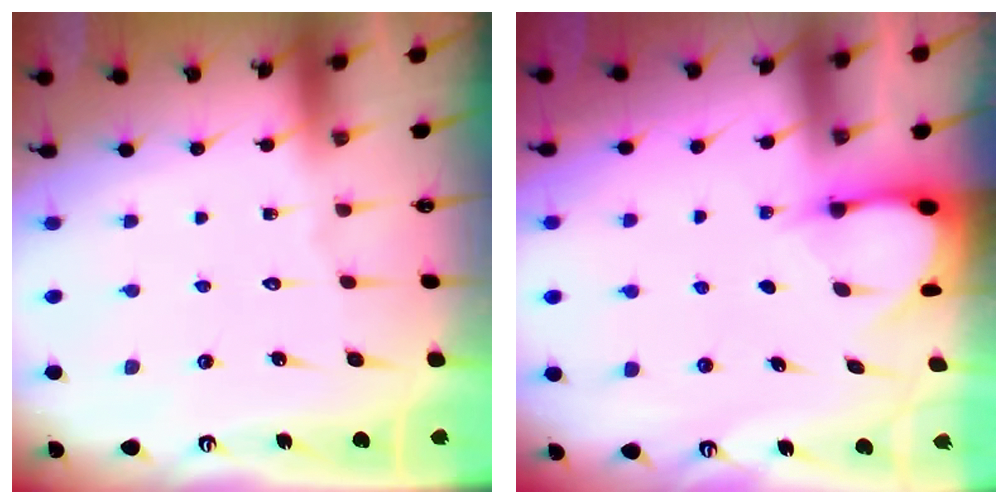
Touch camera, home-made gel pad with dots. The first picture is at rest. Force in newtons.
{"total": 3.1, "press": 3.1, "slide": 0.4}